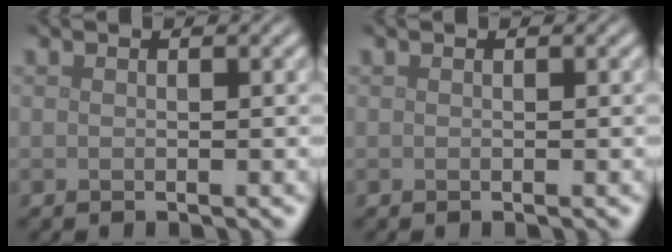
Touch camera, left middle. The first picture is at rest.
{"total": 0.0}